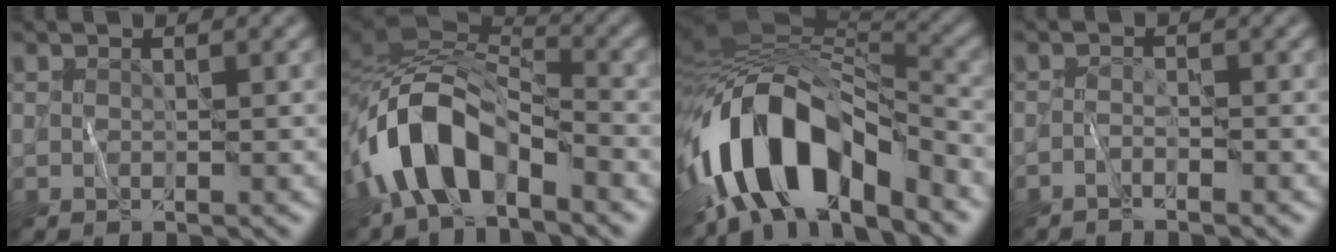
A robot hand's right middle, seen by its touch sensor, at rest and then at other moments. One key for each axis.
{"total": 9.6, "fx": -4.4, "fy": 5.1, "fz": 6.9, "tx": -0.122, "ty": 0.011, "tz": -0.088}
{"total": 13.4, "fx": -5.9, "fy": 6.8, "fz": 10.0, "tx": -0.173, "ty": -0.001, "tz": -0.104}
{"total": 1.1, "fx": -1.0, "fy": 0.1, "fz": 0.4, "tx": -0.006, "ty": 0.006, "tz": -0.023}